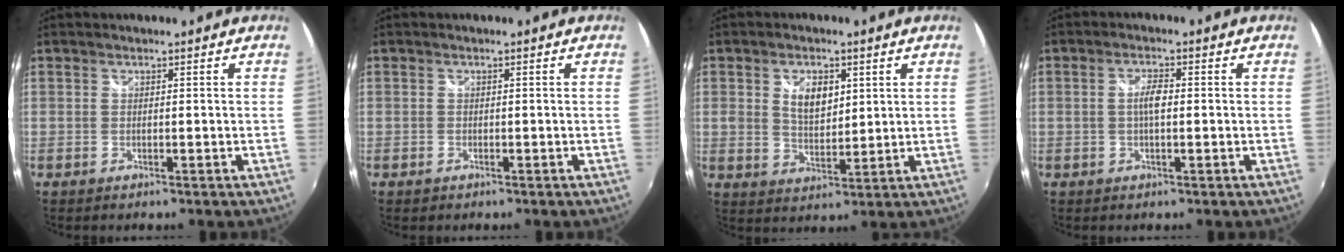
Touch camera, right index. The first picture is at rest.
{"total": 0.9, "force": [-0.5, 0.7, 0.2], "torque": [-0.004, -0.003, -0.009]}
{"total": 6.4, "force": [2.1, 3.8, 4.7], "torque": [-0.081, 0.002, 0.040]}
{"total": 3.0, "force": [-0.1, 1.0, 2.8], "torque": [-0.053, 0.004, -0.004]}